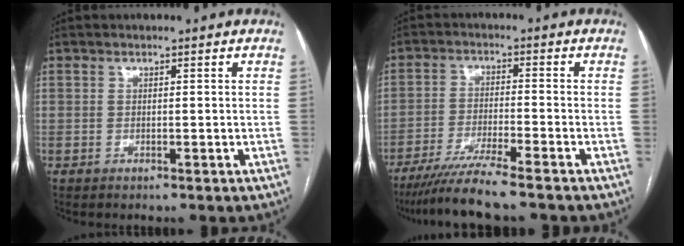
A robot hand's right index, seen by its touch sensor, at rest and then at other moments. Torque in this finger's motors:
{"motor_torque": [1.10, -1.05, 0.48, 0.12]}